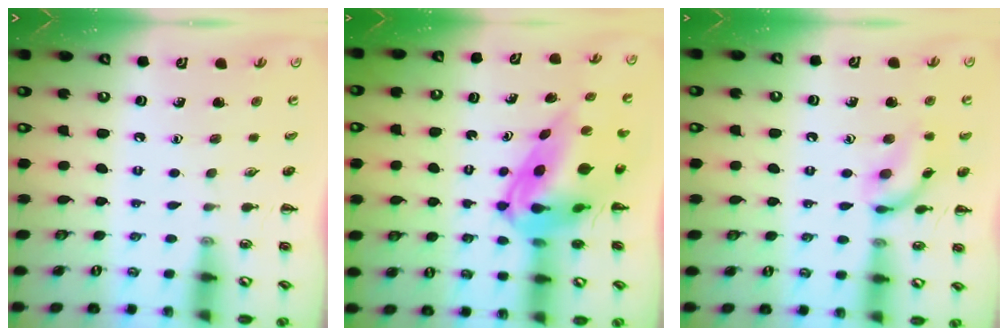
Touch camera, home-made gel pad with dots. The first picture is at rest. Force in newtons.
{"total": 11.8, "press": 11.3, "slide": 3.5}
{"total": 11.9, "press": 11.8, "slide": 1.0}